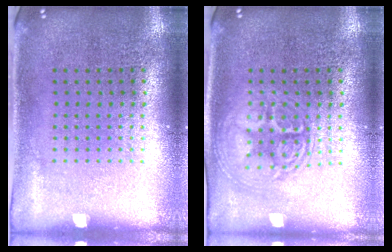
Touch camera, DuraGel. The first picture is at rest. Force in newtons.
{"total": 2.9, "press": 2.9, "slide": 0.4}